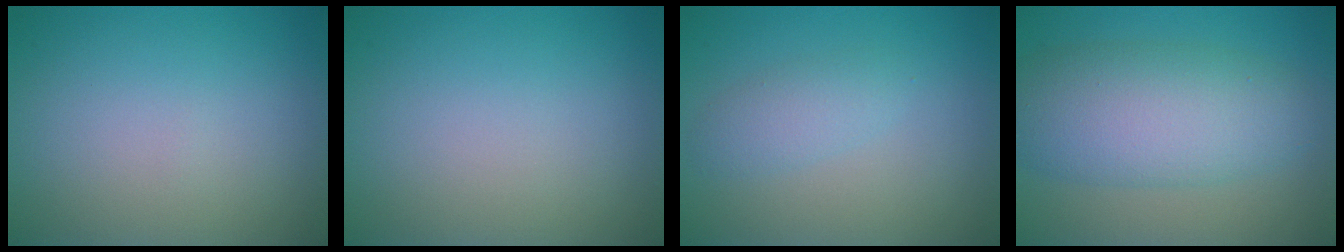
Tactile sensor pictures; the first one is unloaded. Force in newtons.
{"total": 0.0}
{"total": 2.0, "press": 2.0, "slide": 0.1}
{"total": 7.6, "press": 7.6, "slide": 0.1}